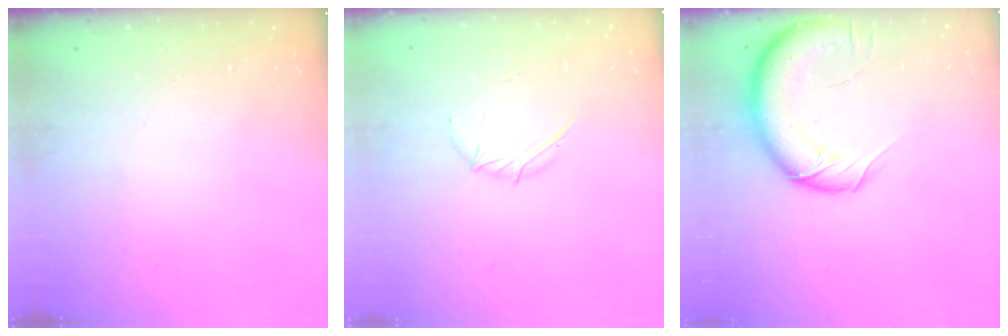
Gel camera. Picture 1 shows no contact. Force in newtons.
{"total": 4.0, "press": 4.0, "slide": 0.7}
{"total": 14.6, "press": 14.3, "slide": 3.1}